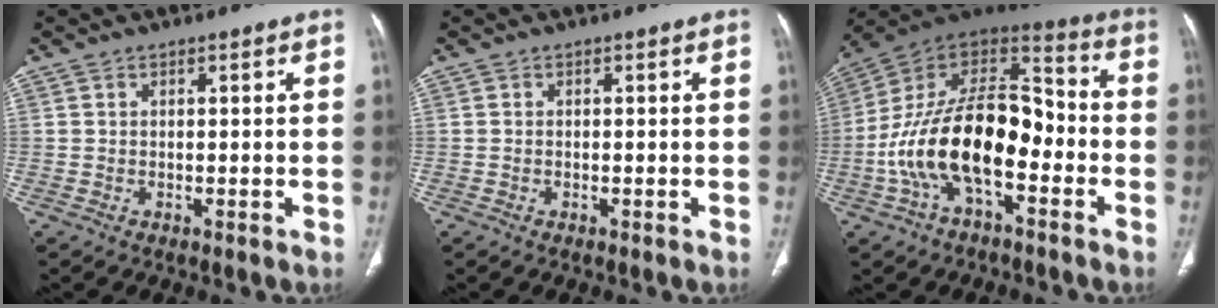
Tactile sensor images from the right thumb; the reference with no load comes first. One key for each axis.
{"total": 0.0}
{"total": 21.4, "fx": -5.4, "fy": 11.0, "fz": 17.6, "tx": -0.297, "ty": 0.066, "tz": -0.098}